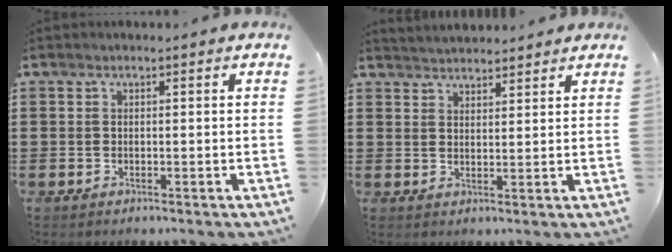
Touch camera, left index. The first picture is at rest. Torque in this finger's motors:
{"motor_torque": [0.13, 0.07, 0.09, 0.06]}